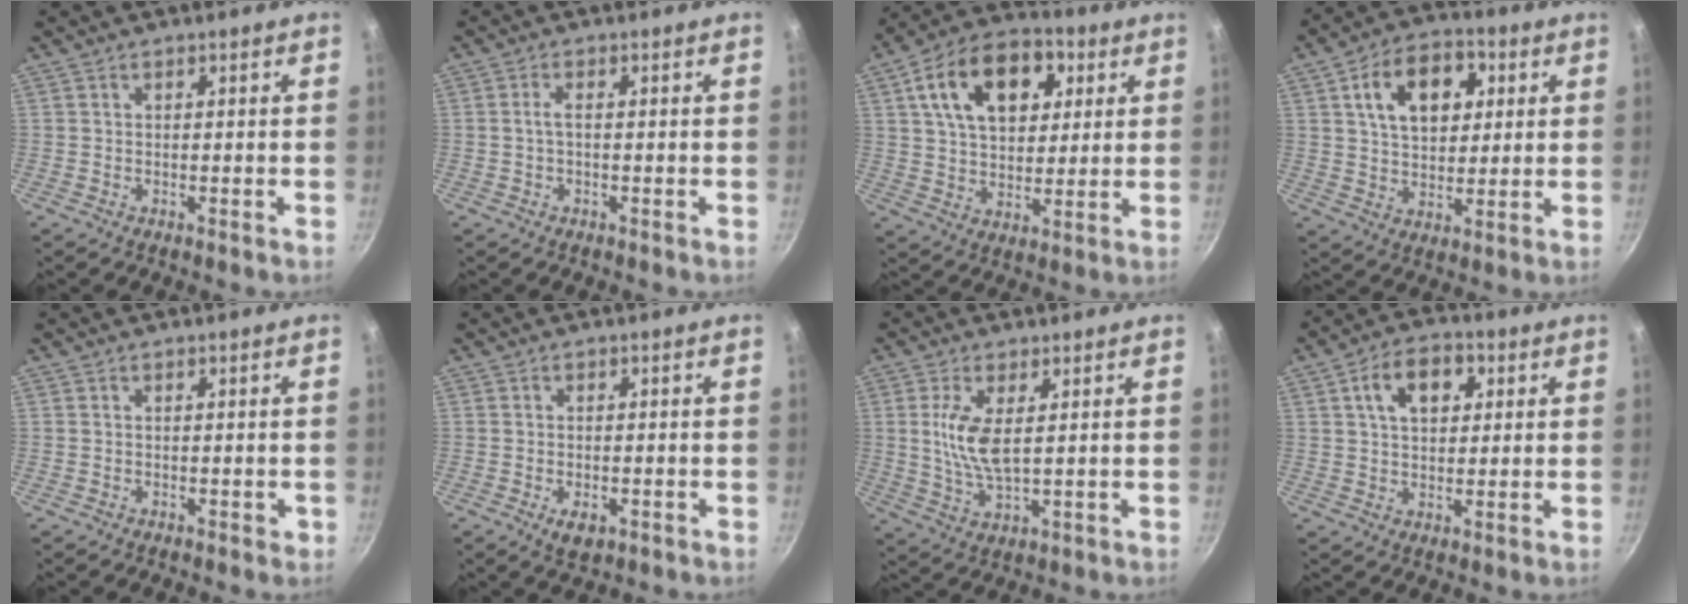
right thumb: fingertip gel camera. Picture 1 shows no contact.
{"total": 1.8, "force": [-0.2, 0.6, 1.7], "torque": [-0.042, 0.009, -0.006]}
{"total": 18.4, "force": [6.4, 11.7, 12.6], "torque": [-0.177, 0.003, 0.096]}
{"total": 14.2, "force": [4.3, 9.3, 9.8], "torque": [-0.125, 0.002, 0.063]}
{"total": 1.1, "force": [-0.2, 0.8, 0.8], "torque": [-0.007, 0.003, -0.003]}
{"total": 3.8, "force": [-1.4, 2.1, 2.8], "torque": [-0.045, -0.002, -0.019]}
{"total": 8.0, "force": [1.6, 3.2, 7.2], "torque": [-0.144, -0.010, 0.036]}
{"total": 9.7, "force": [3.1, 6.4, 6.7], "torque": [-0.088, 0.006, 0.042]}